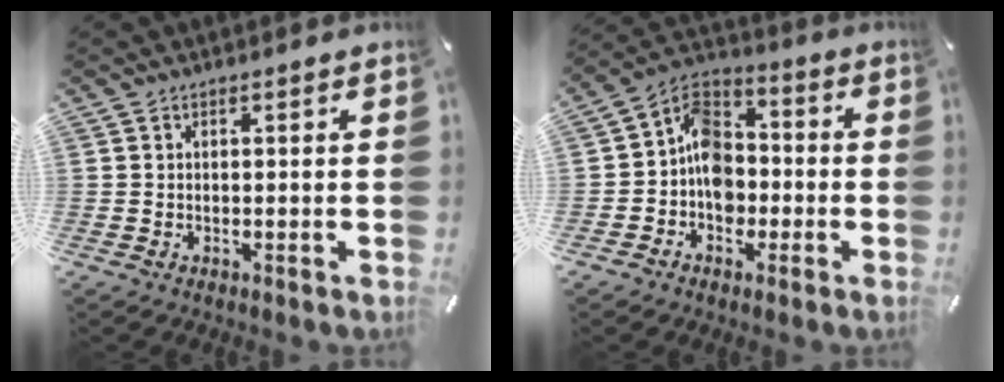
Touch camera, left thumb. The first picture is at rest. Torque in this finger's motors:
{"motor_torque": [-0.08, 1.21, 0.99, 0.16, 0.23]}